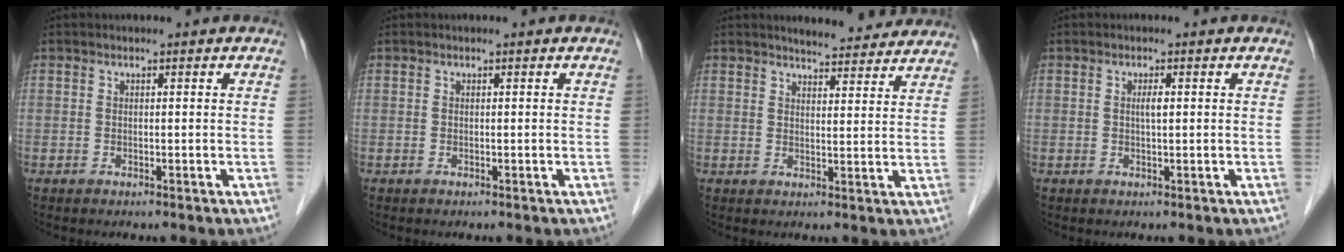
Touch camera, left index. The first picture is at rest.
{"total": 0.0}
{"total": 8.8, "force": [8.2, 1.6, 2.6], "torque": [-0.028, -0.006, 0.093]}
{"total": 1.3, "force": [0.2, 0.1, 1.3], "torque": [-0.025, 0.001, 0.003]}